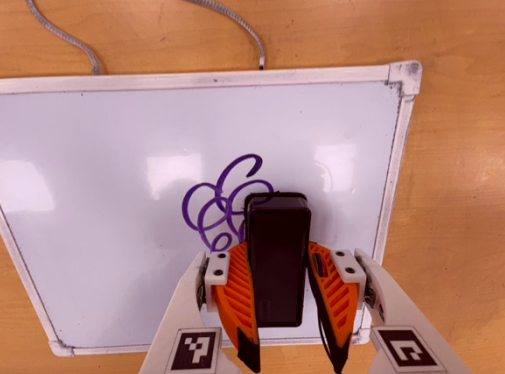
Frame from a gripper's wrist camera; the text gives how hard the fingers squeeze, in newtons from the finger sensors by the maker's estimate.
{"total": 8.7, "left": 8.9, "right": 8.5}